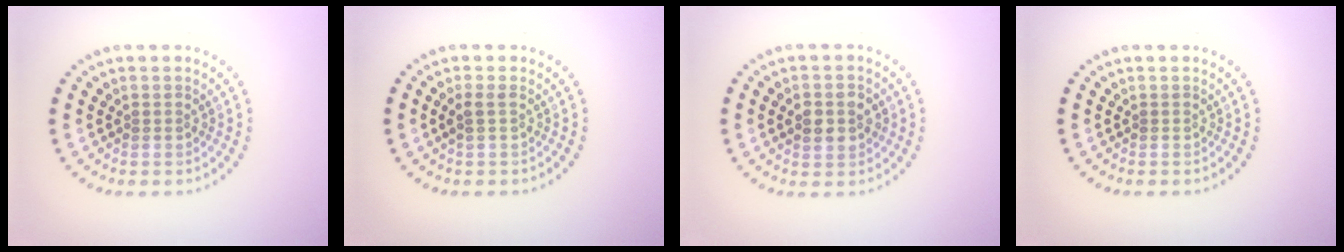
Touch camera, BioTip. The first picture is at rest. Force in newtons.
{"total": 1.1, "press": 1.0, "slide": 0.4}
{"total": 2.4, "press": 2.4, "slide": 0.2}
{"total": 0.0}